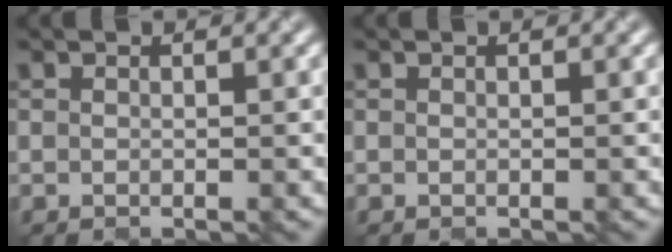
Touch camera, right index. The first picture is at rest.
{"total": 0.0}